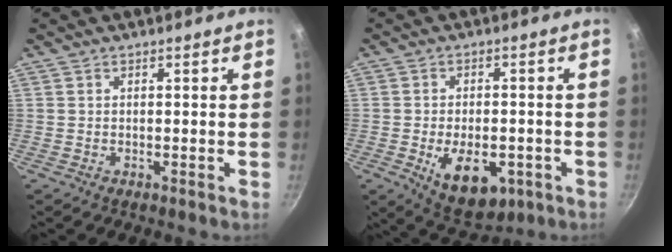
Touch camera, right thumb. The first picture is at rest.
{"total": 11.7, "force": [-3.7, 6.7, 8.8], "torque": [-0.107, 0.003, -0.040]}